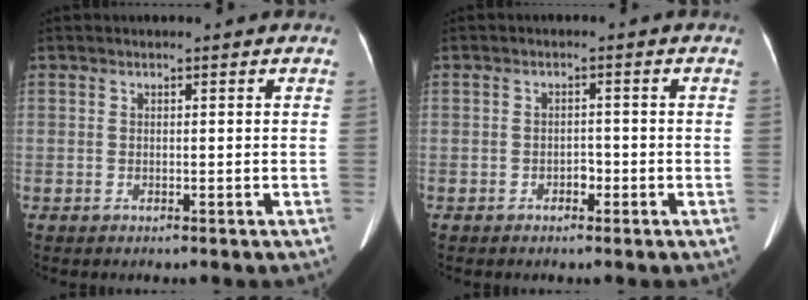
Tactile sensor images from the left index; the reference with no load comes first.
{"total": 1.5, "force": [-0.8, 0.9, 0.8], "torque": [-0.010, 0.004, -0.012]}